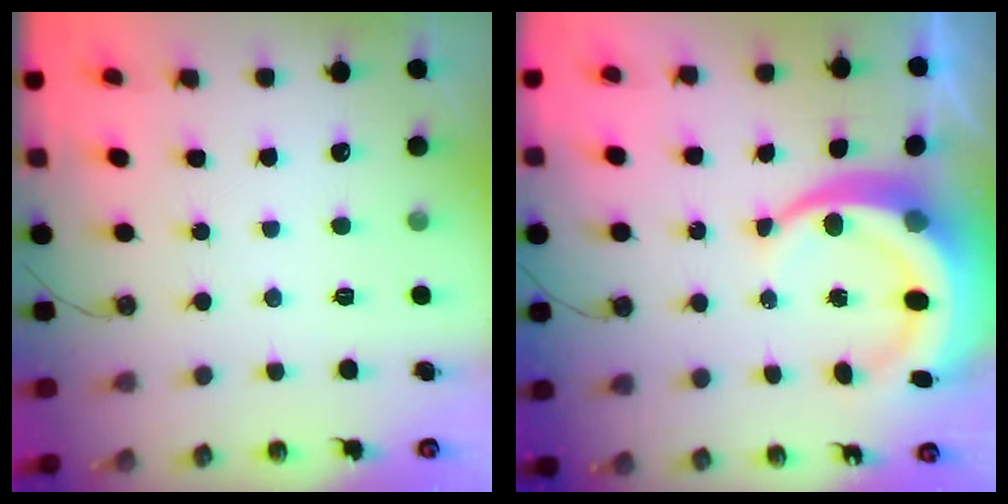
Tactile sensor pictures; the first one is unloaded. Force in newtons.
{"total": 13.3, "press": 13.1, "slide": 2.8}